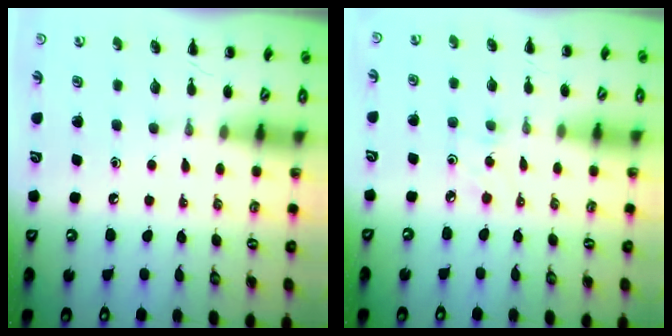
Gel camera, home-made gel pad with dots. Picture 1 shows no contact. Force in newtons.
{"total": 2.1, "press": 2.0, "slide": 0.8}